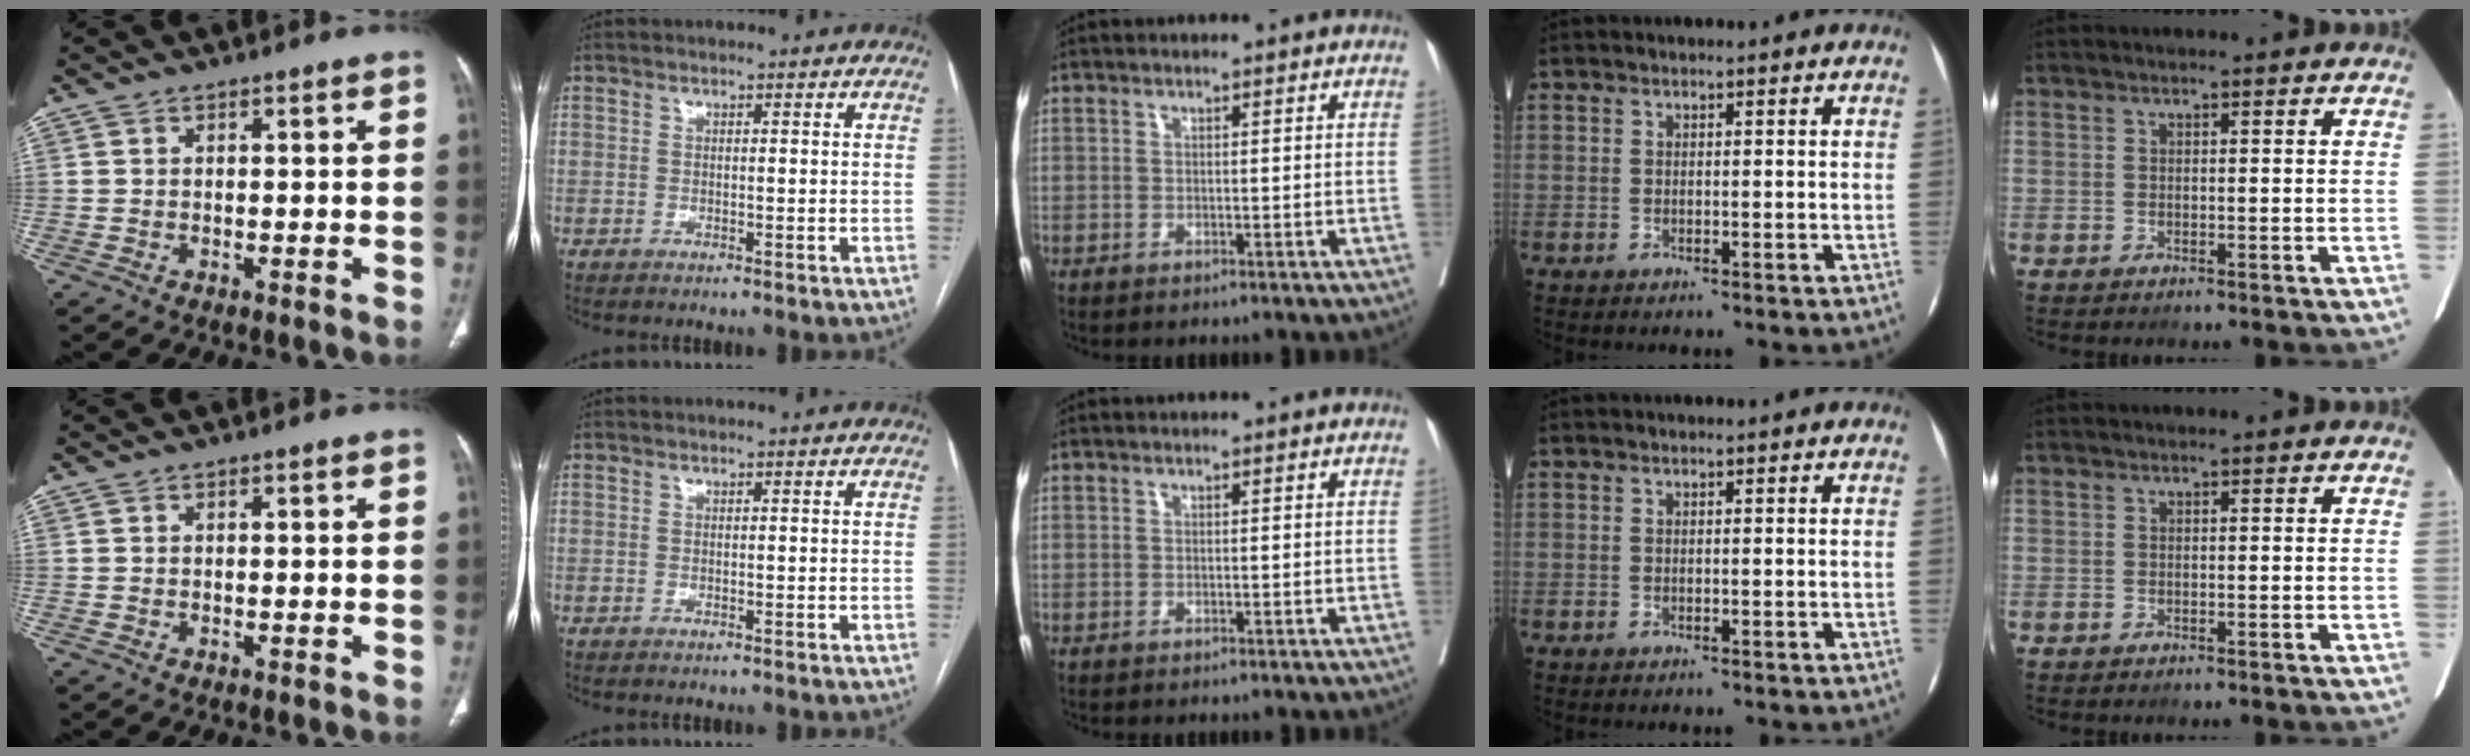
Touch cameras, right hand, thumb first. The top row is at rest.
{}